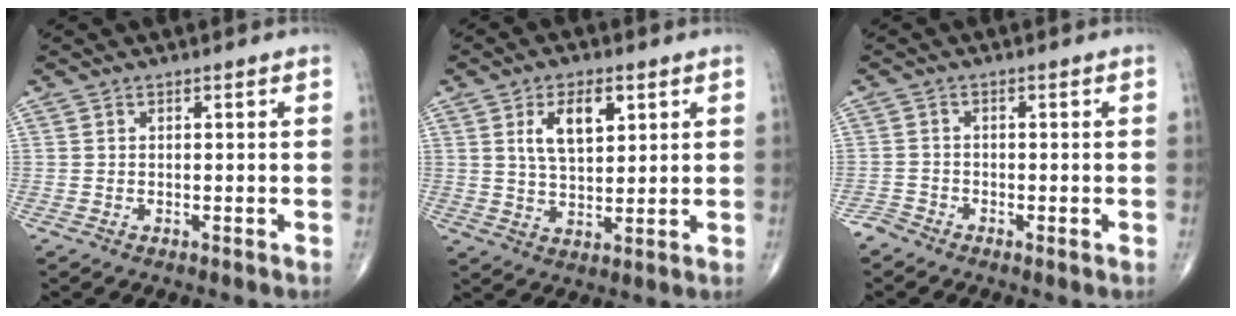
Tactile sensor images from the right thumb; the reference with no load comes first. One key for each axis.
{"total": 8.4, "fx": 3.2, "fy": 4.2, "fz": 6.5, "tx": -0.098, "ty": -0.013, "tz": 0.061}
{"total": 1.7, "fx": -1.5, "fy": 0.7, "fz": 0.2, "tx": 0.001, "ty": -0.005, "tz": -0.035}